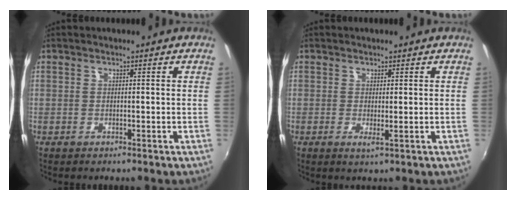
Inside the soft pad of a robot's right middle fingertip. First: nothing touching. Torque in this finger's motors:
{"motor_torque": [-0.33, -0.39, -0.02, 0.00]}